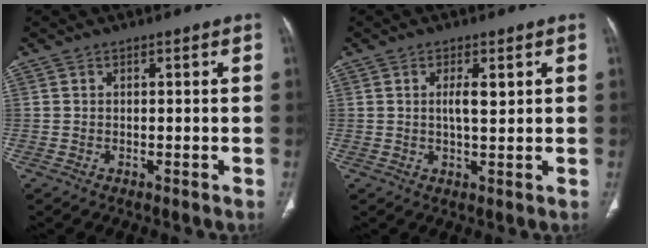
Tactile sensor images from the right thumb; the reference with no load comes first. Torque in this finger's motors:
{"motor_torque": [0.00, 0.01, 0.49, 0.11, 0.03]}